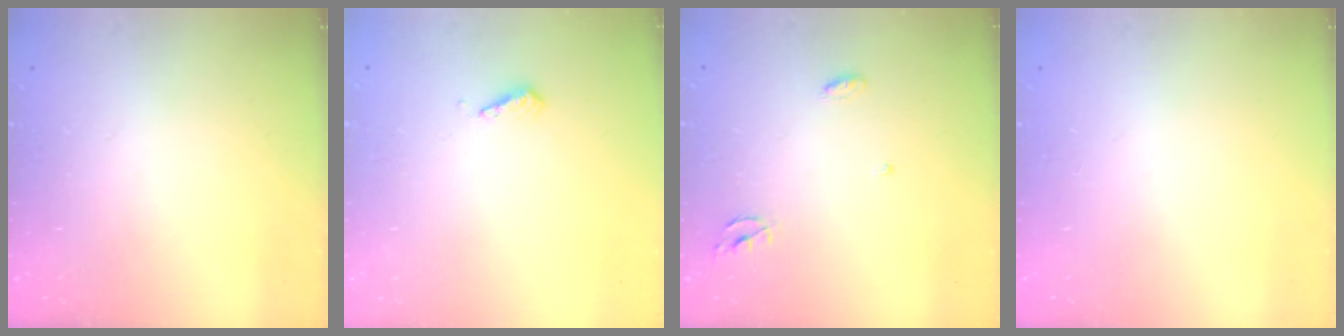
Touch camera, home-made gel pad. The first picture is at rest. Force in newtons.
{"total": 2.8, "press": 2.8, "slide": 0.7}
{"total": 3.9, "press": 3.9, "slide": 0.2}
{"total": 0.0}